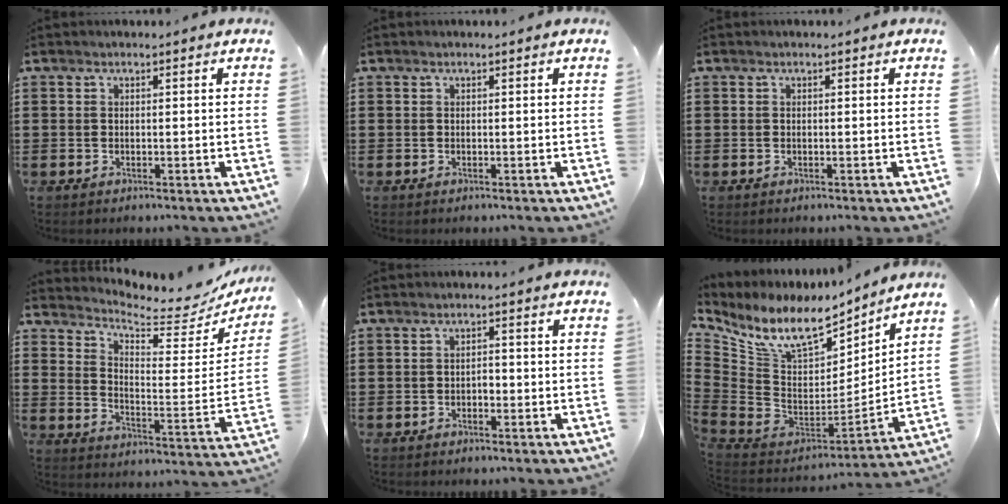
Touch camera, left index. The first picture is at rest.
{"total": 0.0}
{"total": 0.0}
{"total": 5.1, "force": [4.8, 0.8, 1.7], "torque": [-0.062, -0.042, 0.079]}
{"total": 1.3, "force": [-0.4, 0.7, 1.0], "torque": [-0.022, 0.001, -0.008]}
{"total": 10.7, "force": [7.2, 4.8, 6.3], "torque": [-0.154, -0.050, 0.127]}